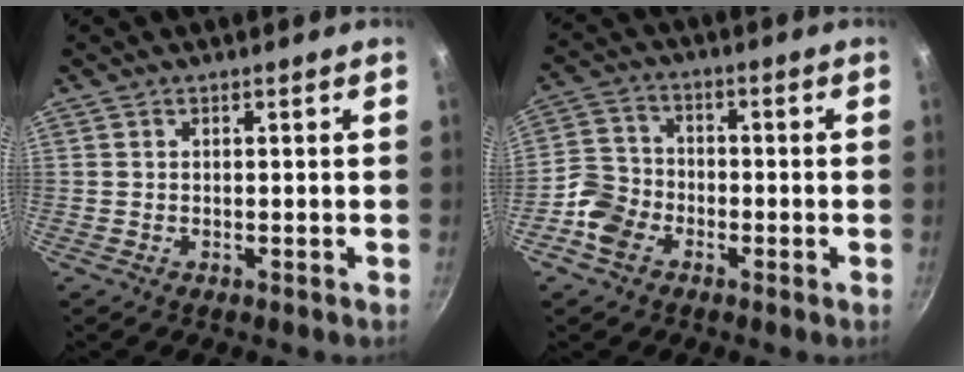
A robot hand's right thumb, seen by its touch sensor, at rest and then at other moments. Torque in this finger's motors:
{"motor_torque": [2.08, 1.61, 0.00, -0.08, 0.13]}